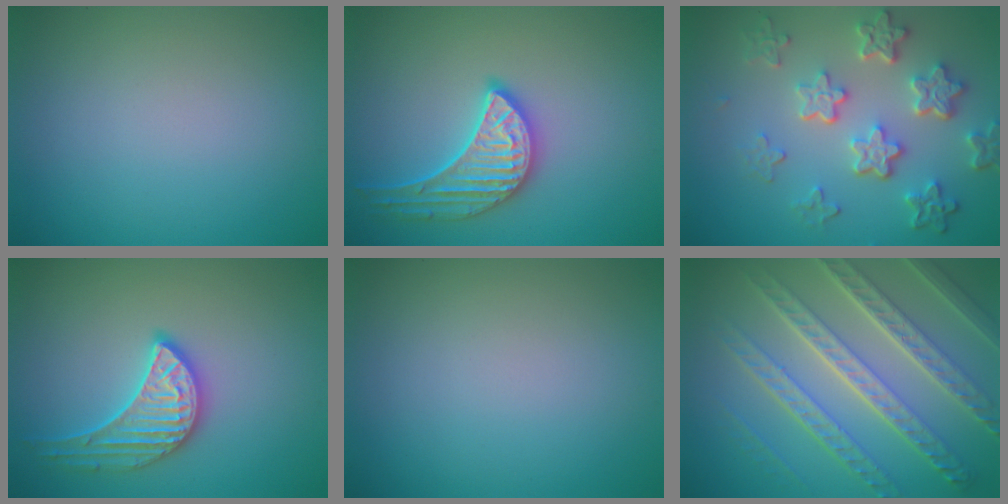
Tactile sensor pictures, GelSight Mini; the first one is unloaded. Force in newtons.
{"total": 3.8, "press": 3.7, "slide": 0.9}
{"total": 5.9, "press": 4.4, "slide": 3.9}
{"total": 3.4, "press": 3.3, "slide": 0.4}
{"total": 0.0}
{"total": 8.8, "press": 6.3, "slide": 6.2}